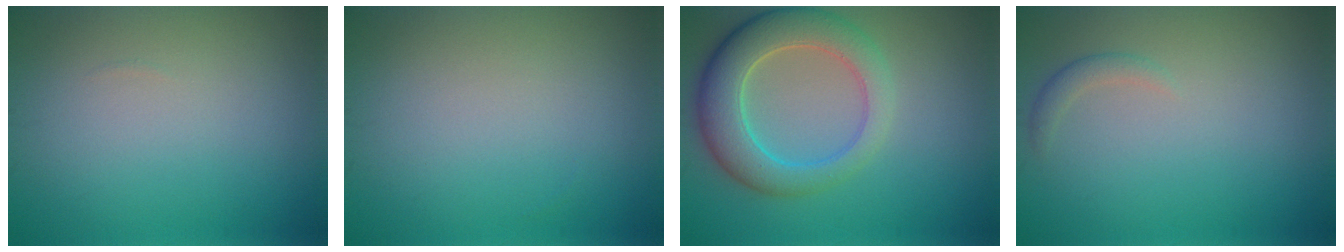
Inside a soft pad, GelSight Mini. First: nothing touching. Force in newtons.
{"total": 0.0}
{"total": 6.8, "press": 6.8, "slide": 0.4}
{"total": 1.1, "press": 1.1, "slide": 0.1}